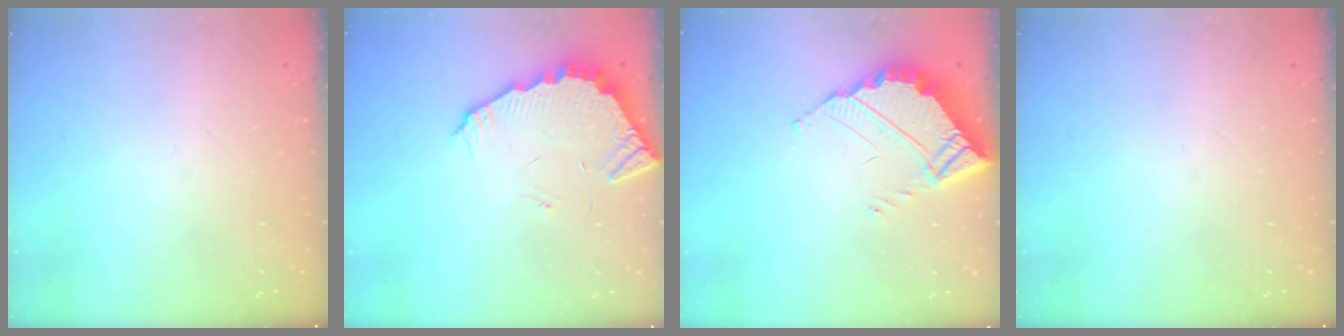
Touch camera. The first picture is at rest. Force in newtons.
{"total": 3.9, "press": 3.9, "slide": 0.2}
{"total": 5.8, "press": 5.8, "slide": 0.4}
{"total": 0.0}